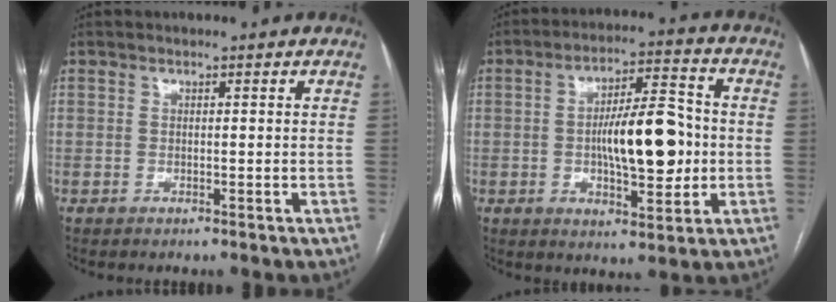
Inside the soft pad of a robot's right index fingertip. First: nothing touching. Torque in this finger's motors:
{"motor_torque": [1.63, -0.40, 0.92, 0.20]}